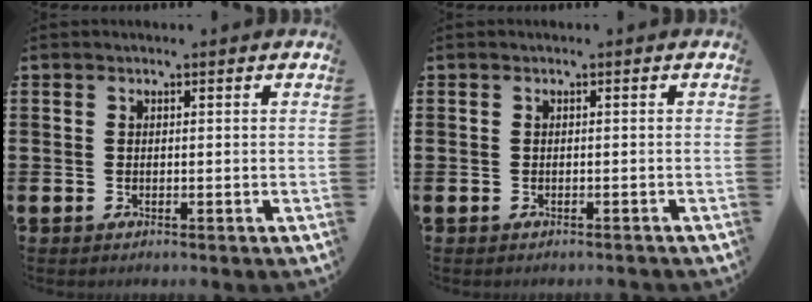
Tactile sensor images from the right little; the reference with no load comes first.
{"total": 0.0}